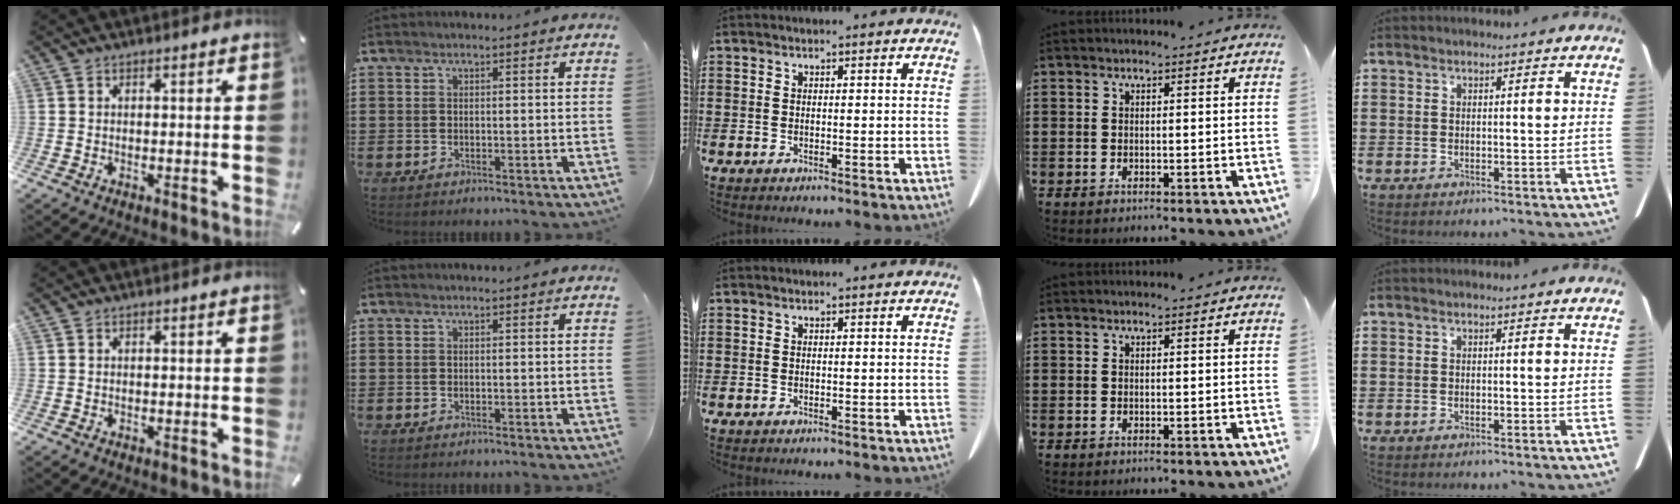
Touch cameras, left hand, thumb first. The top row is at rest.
{}